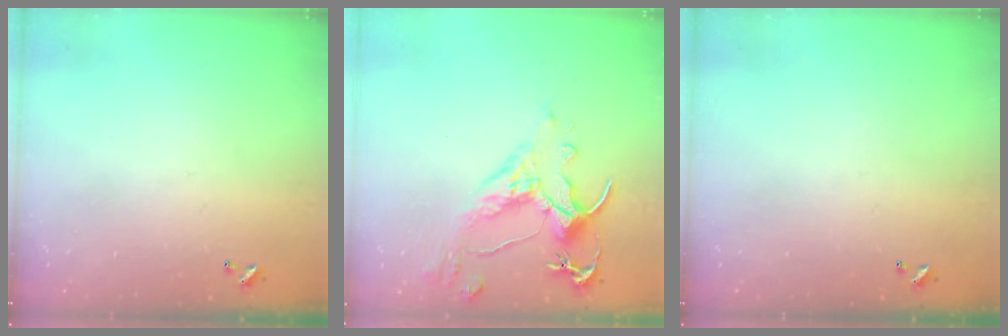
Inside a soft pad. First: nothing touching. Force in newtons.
{"total": 3.2, "press": 2.8, "slide": 1.5}
{"total": 0.0}